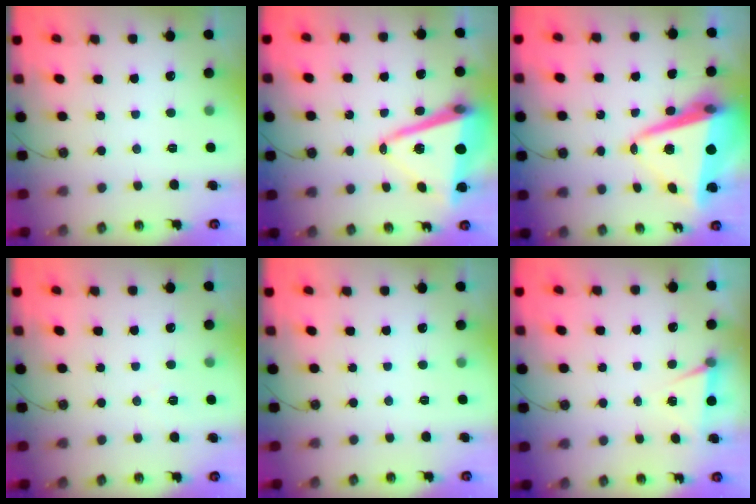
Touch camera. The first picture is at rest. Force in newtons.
{"total": 14.8, "press": 14.5, "slide": 2.9}
{"total": 13.6, "press": 13.5, "slide": 1.6}
{"total": 6.0, "press": 4.4, "slide": 4.2}
{"total": 0.0}
{"total": 4.7, "press": 1.3, "slide": 4.5}